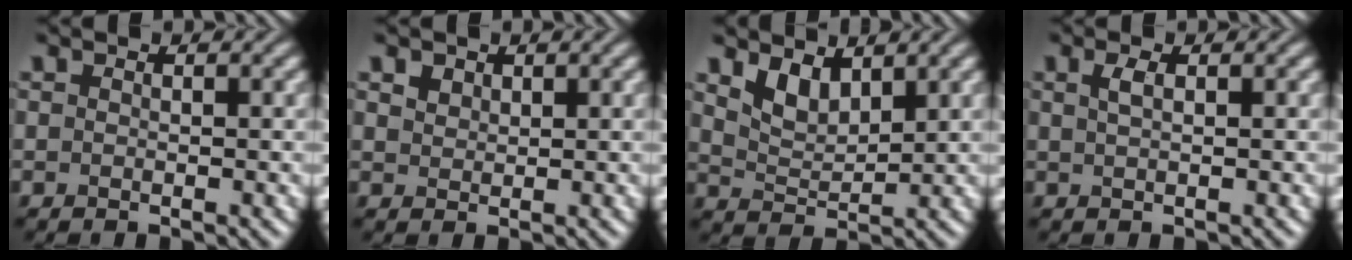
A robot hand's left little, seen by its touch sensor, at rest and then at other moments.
{"total": 1.6, "force": [1.1, 1.0, 0.5], "torque": [-0.013, 0.000, 0.023]}
{"total": 3.0, "force": [1.9, 1.4, 1.7], "torque": [-0.039, -0.009, 0.041]}
{"total": 1.2, "force": [0.5, 0.4, 1.0], "torque": [-0.021, 0.004, 0.009]}